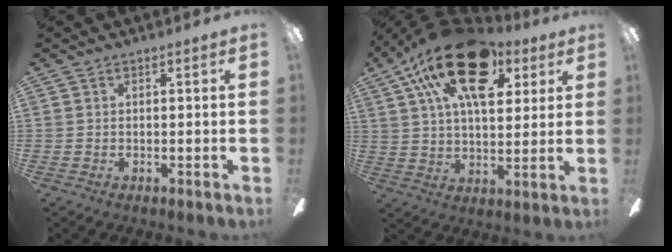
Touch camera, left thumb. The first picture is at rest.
{"total": 23.2, "force": [12.3, 11.5, 16.0], "torque": [-0.251, -0.043, 0.207]}